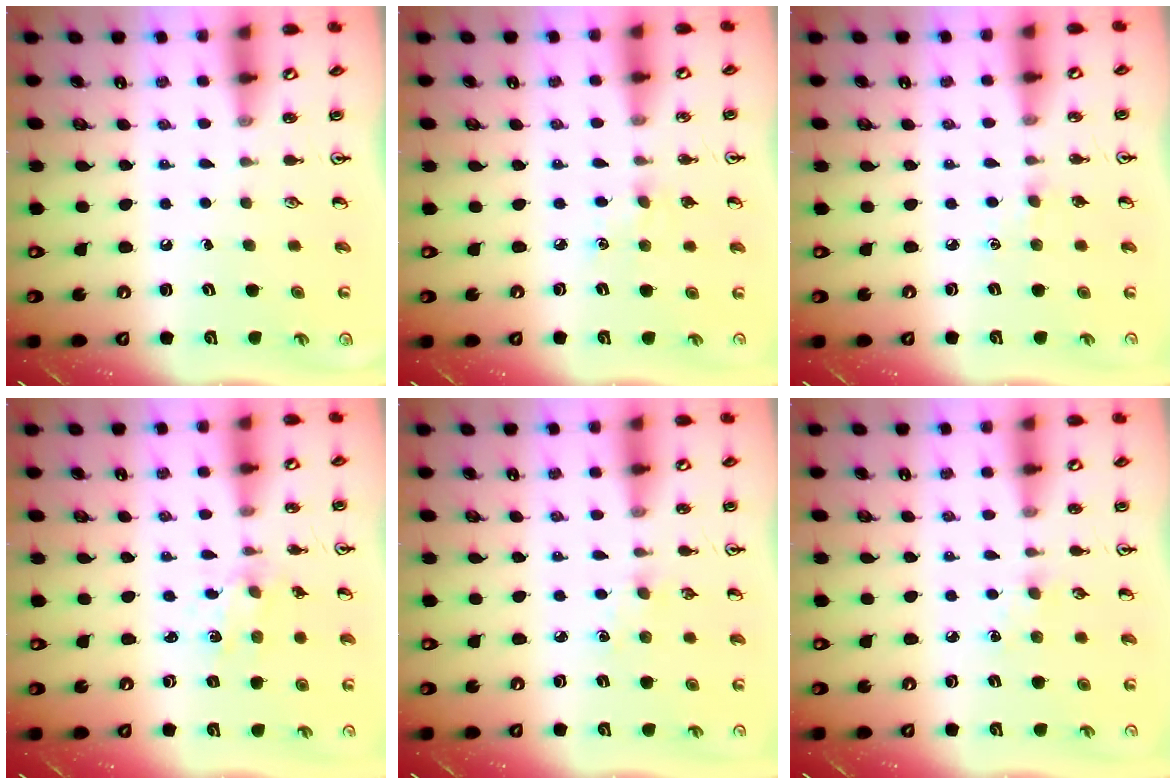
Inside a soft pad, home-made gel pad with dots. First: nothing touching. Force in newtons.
{"total": 5.2, "press": 5.2, "slide": 0.7}
{"total": 2.8, "press": 2.7, "slide": 0.5}
{"total": 1.4, "press": 1.4, "slide": 0.2}
{"total": 2.9, "press": 2.9, "slide": 0.4}
{"total": 3.0, "press": 2.9, "slide": 0.4}